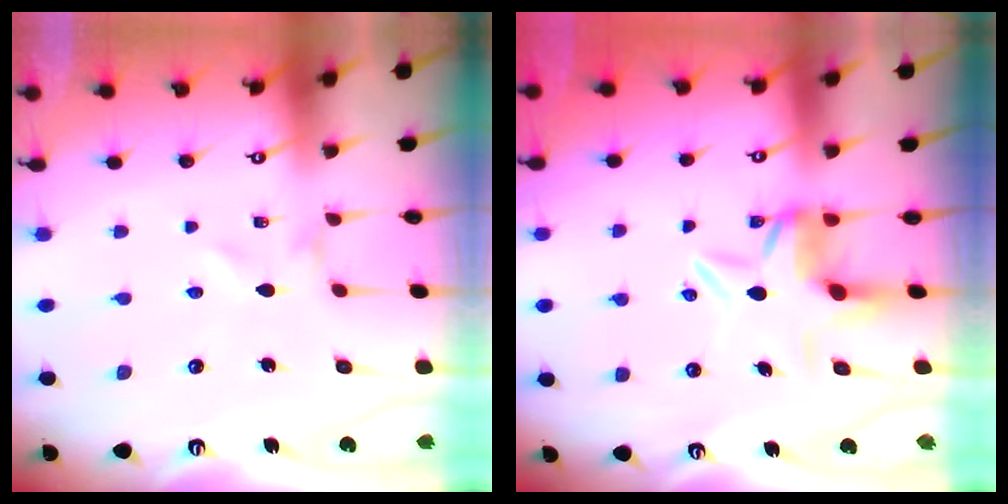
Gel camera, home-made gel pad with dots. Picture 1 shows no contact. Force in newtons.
{"total": 6.7, "press": 6.6, "slide": 0.7}